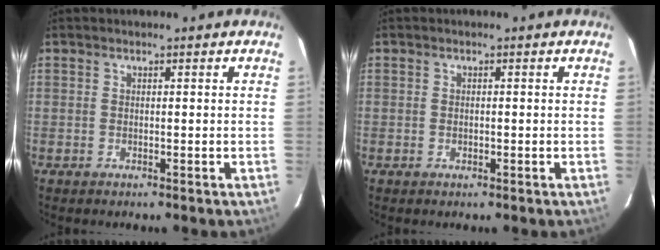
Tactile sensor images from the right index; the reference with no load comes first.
{"total": 0.6, "force": [-0.1, 0.6, 0.1], "torque": [-0.001, 0.000, -0.001]}